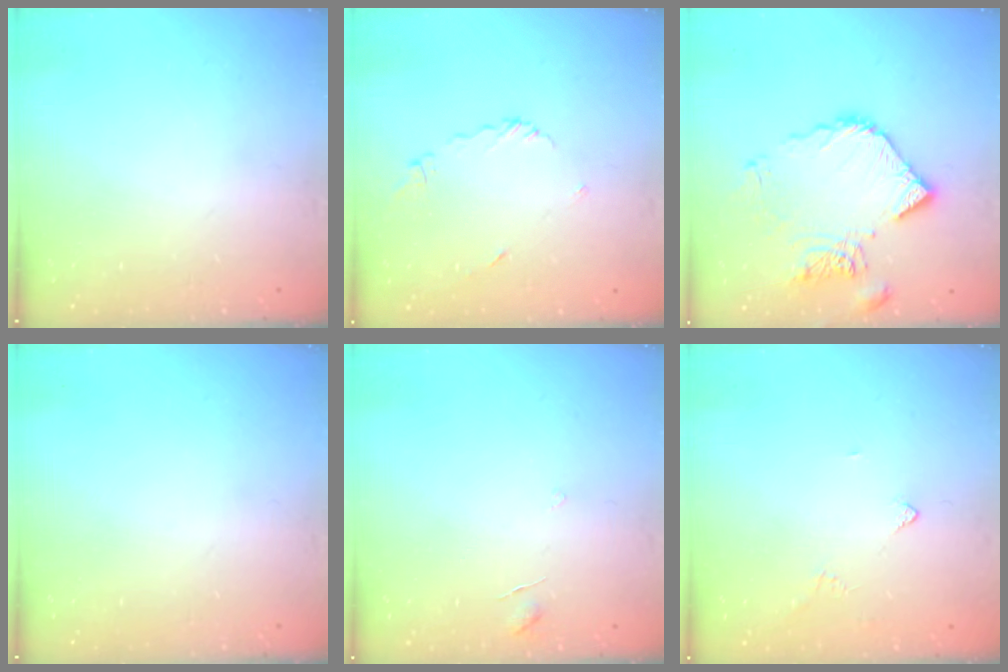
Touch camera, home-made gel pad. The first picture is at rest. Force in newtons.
{"total": 6.9, "press": 6.9, "slide": 0.1}
{"total": 13.2, "press": 13.1, "slide": 1.5}
{"total": 0.0}
{"total": 2.9, "press": 2.9, "slide": 0.2}
{"total": 2.9, "press": 2.9, "slide": 0.5}